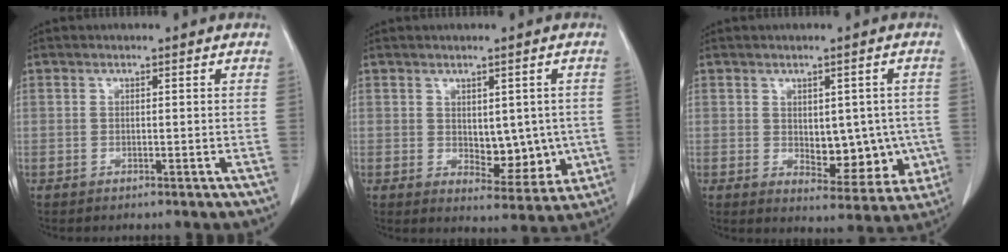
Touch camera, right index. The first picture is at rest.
{"total": 7.2, "force": [-0.1, 4.1, 5.9], "torque": [-0.063, -0.004, 0.016]}
{"total": 9.1, "force": [-0.6, 5.2, 7.4], "torque": [-0.078, 0.005, 0.011]}